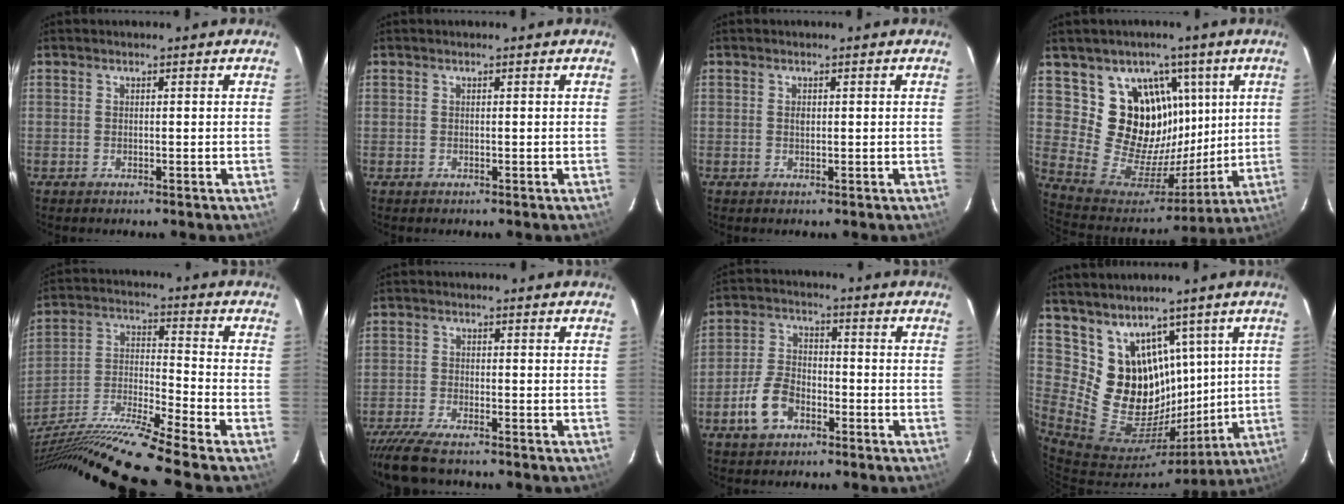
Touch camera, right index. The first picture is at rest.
{"total": 0.0}
{"total": 0.7, "force": [0.1, 0.5, 0.5], "torque": [-0.008, 0.003, 0.002]}
{"total": 17.0, "force": [7.0, 14.2, 6.3], "torque": [-0.137, 0.008, 0.143]}
{"total": 19.3, "force": [-15.7, -2.2, 10.9], "torque": [-0.204, -0.036, -0.289]}
{"total": 7.2, "force": [-6.4, 1.1, 3.2], "torque": [-0.085, -0.029, -0.117]}
{"total": 7.8, "force": [-4.2, 4.6, 4.7], "torque": [-0.102, 0.012, -0.078]}
{"total": 15.5, "force": [8.4, 11.6, 5.9], "torque": [-0.107, -0.001, 0.177]}